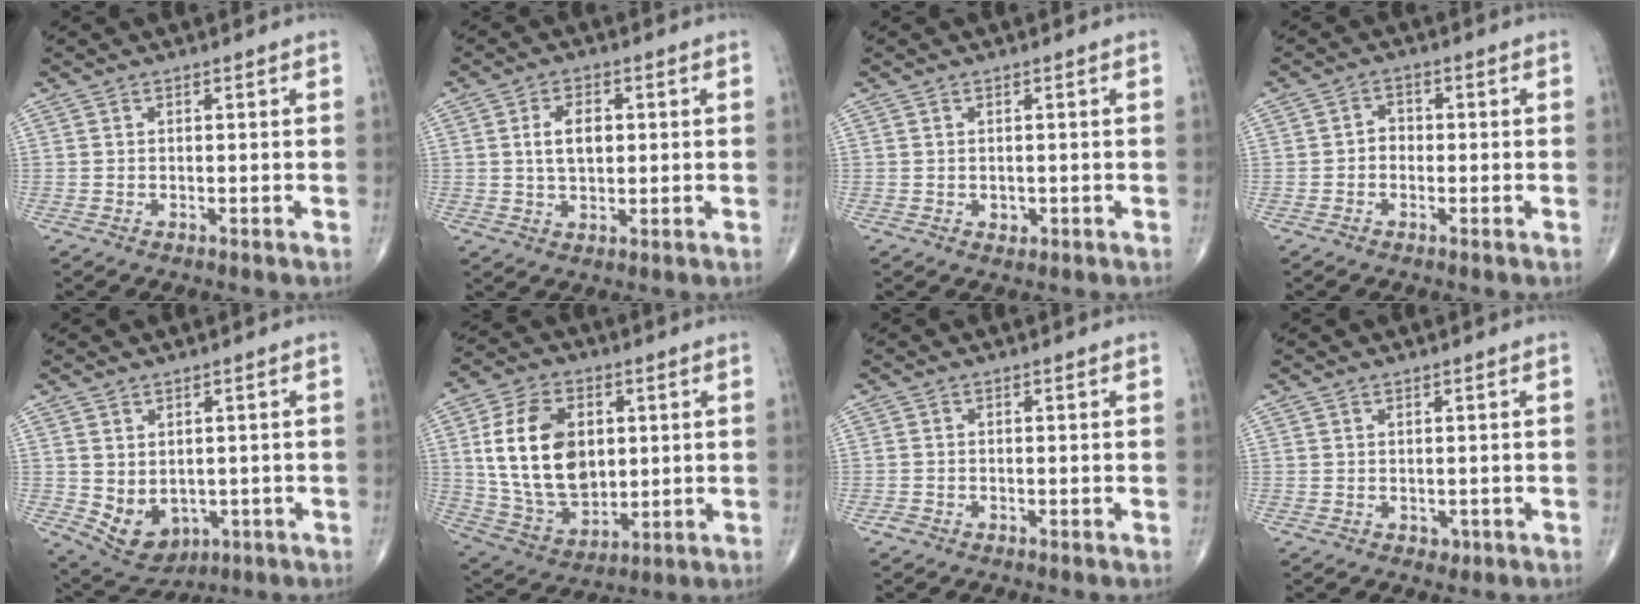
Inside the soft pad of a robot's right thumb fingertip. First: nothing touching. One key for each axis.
{"total": 6.2, "fx": 1.0, "fy": 3.8, "fz": 4.8, "tx": -0.075, "ty": 0.001, "tz": 0.018}
{"total": 1.2, "fx": -0.2, "fy": 1.0, "fz": 0.7, "tx": -0.008, "ty": -0.001, "tz": 0.001}
{"total": 2.6, "fx": -0.4, "fy": 2.2, "fz": 1.4, "tx": -0.007, "ty": 0.013, "tz": -0.014}
{"total": 8.3, "fx": -1.2, "fy": 6.2, "fz": 5.4, "tx": -0.069, "ty": -0.008, "tz": 0.006}
{"total": 18.9, "fx": 3.1, "fy": 12.6, "fz": 13.6, "tx": -0.220, "ty": -0.012, "tz": 0.071}
{"total": 0.9, "fx": -0.6, "fy": 0.7, "fz": 0.2, "tx": -0.005, "ty": 0.001, "tz": -0.014}
{"total": 1.2, "fx": 0.1, "fy": 1.0, "fz": 0.6, "tx": -0.008, "ty": -0.001, "tz": 0.006}